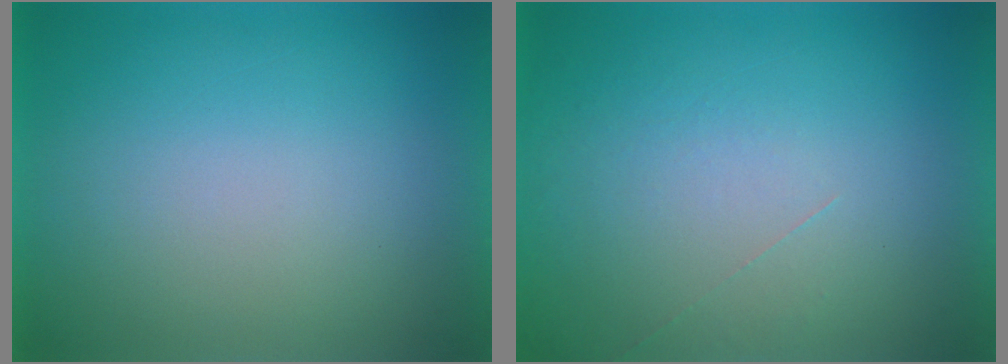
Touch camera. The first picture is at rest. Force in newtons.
{"total": 1.2}